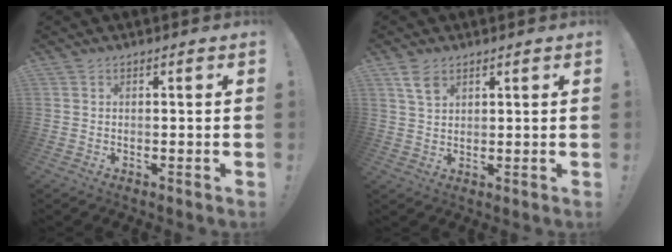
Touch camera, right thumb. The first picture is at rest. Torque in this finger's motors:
{"motor_torque": [0.10, 0.86, 0.50, -0.11, -0.07]}